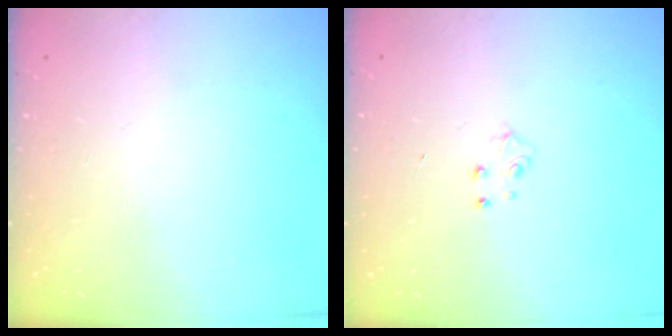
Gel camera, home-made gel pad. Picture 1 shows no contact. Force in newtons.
{"total": 4.0, "press": 4.0, "slide": 0.5}